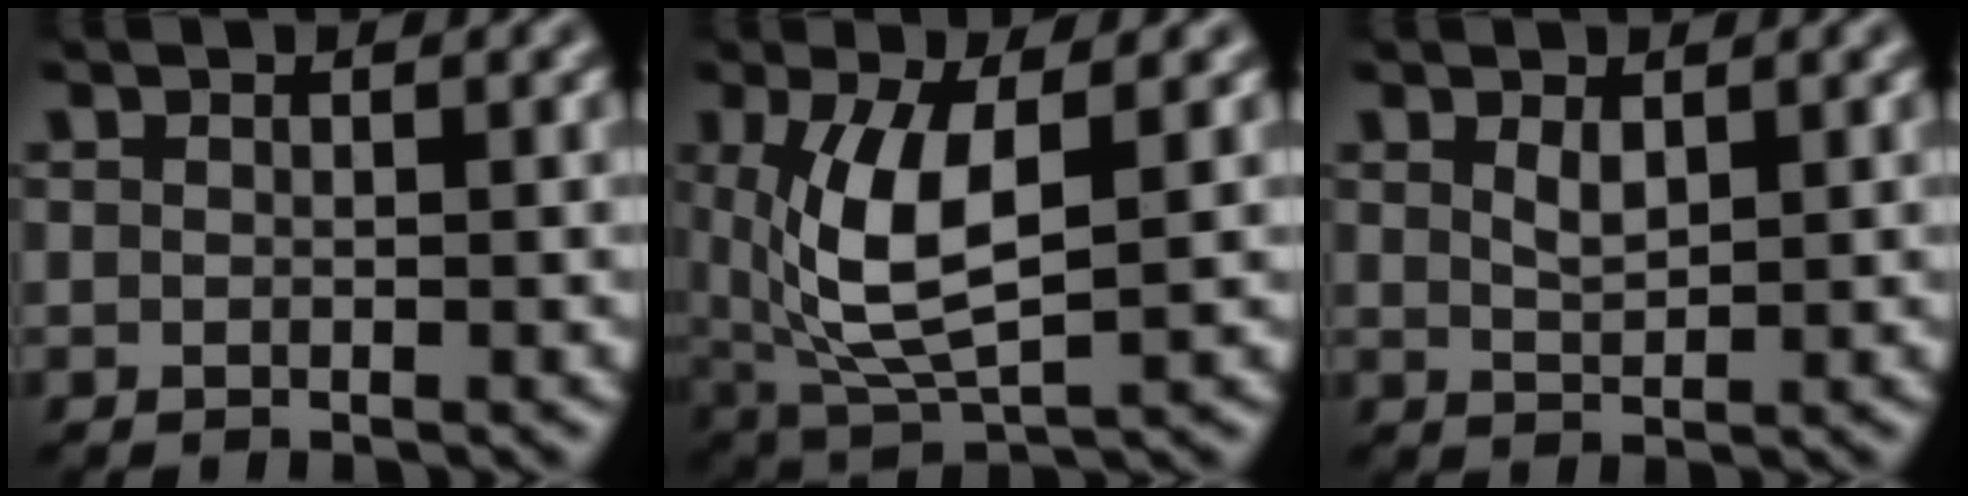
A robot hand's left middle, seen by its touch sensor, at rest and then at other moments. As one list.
[{"total": 7.1, "force": [1.2, 2.6, 6.4], "torque": [-0.141, -0.012, 0.028]}, {"total": 1.3, "force": [0.8, 0.5, 1.0], "torque": [-0.023, -0.002, 0.017]}]